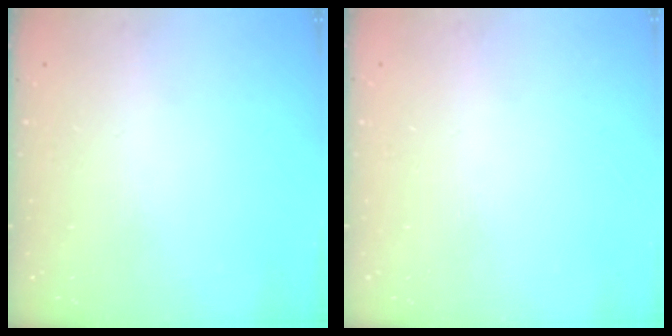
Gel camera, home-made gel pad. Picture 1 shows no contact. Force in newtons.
{"total": 0.5, "press": 0.5, "slide": 0.1}